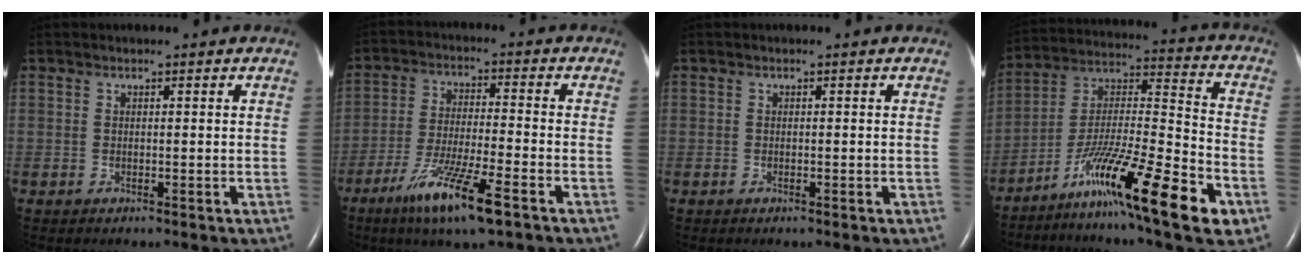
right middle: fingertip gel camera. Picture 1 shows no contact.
{"total": 11.2, "force": [-6.6, 0.7, 9.0], "torque": [-0.177, -0.028, -0.117]}
{"total": 0.0}
{"total": 19.7, "force": [-10.9, 1.0, 16.3], "torque": [-0.285, -0.025, -0.189]}